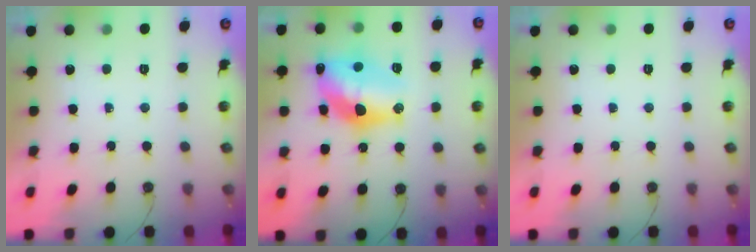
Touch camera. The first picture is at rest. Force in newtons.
{"total": 14.6, "press": 14.5, "slide": 1.4}
{"total": 0.0}